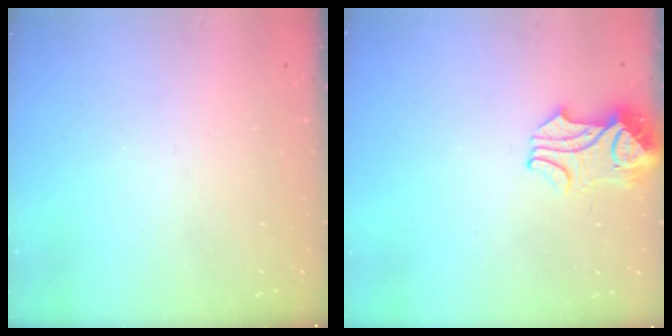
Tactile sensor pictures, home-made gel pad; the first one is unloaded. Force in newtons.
{"total": 2.2, "press": 2.2, "slide": 0.6}